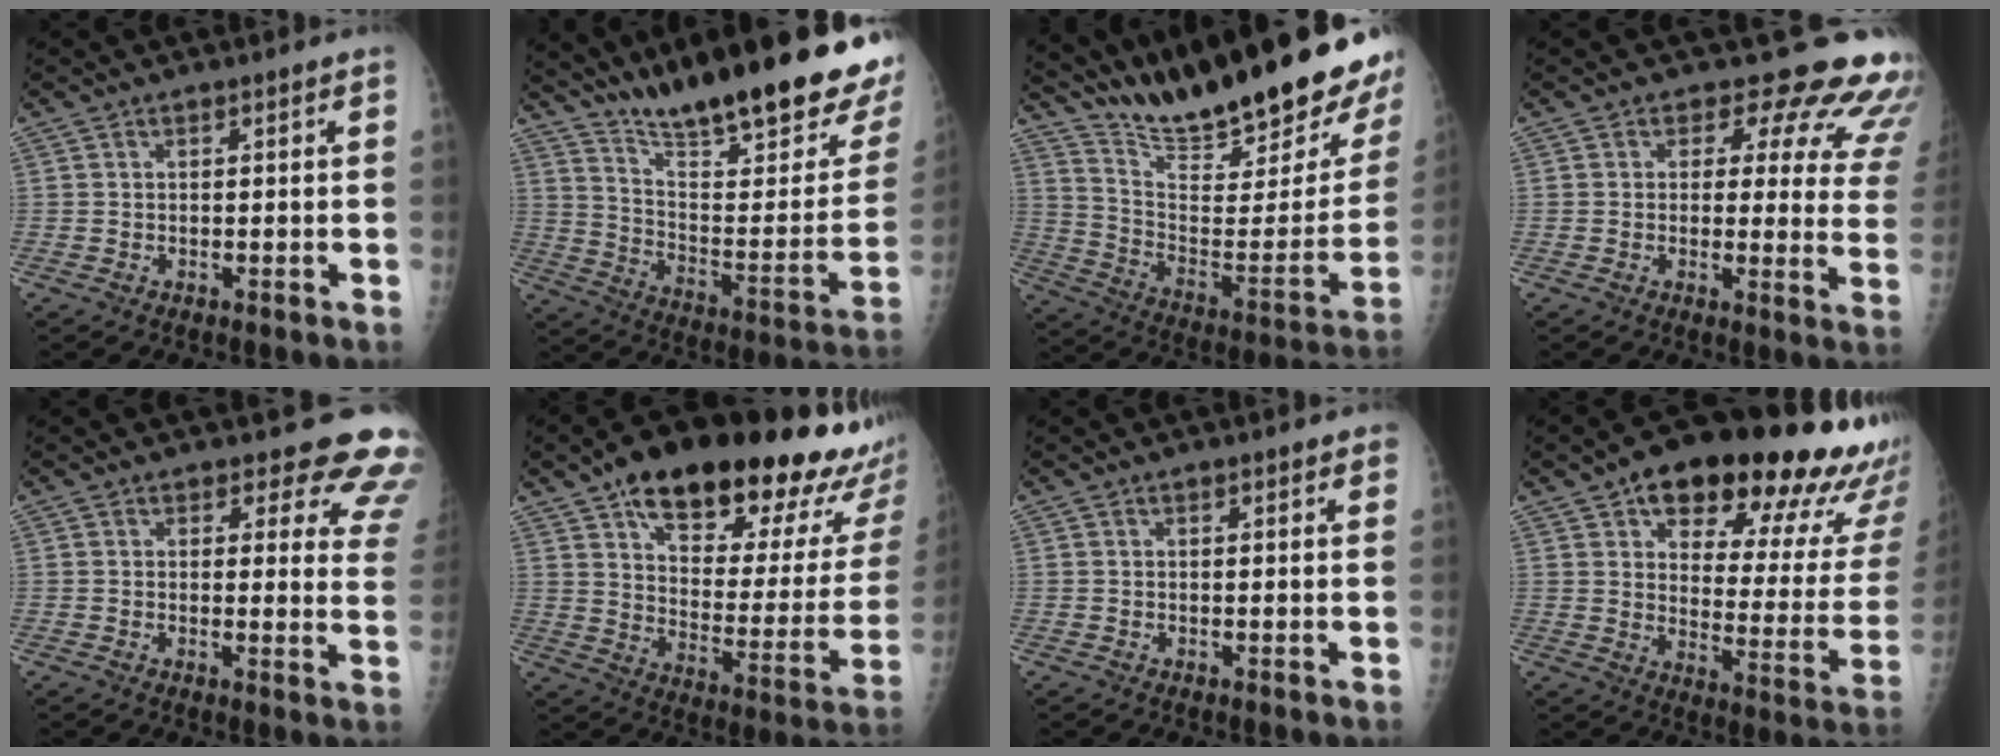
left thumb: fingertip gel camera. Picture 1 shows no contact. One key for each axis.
{"total": 30.2, "fx": 22.9, "fy": 5.2, "fz": 19.0, "tx": -0.257, "ty": -0.125, "tz": 0.337}
{"total": 28.6, "fx": 23.4, "fy": 4.4, "fz": 16.0, "tx": -0.221, "ty": -0.137, "tz": 0.350}
{"total": 15.3, "fx": 12.8, "fy": 6.2, "fz": 5.7, "tx": -0.007, "ty": -0.086, "tz": 0.114}
{"total": 12.7, "fx": 11.5, "fy": 4.4, "fz": 3.1, "tx": 0.025, "ty": -0.087, "tz": 0.093}
{"total": 32.7, "fx": 21.9, "fy": 11.9, "fz": 21.1, "tx": -0.269, "ty": -0.056, "tz": 0.306}
{"total": 1.6, "fx": 1.1, "fy": 0.5, "fz": 1.1, "tx": -0.010, "ty": -0.001, "tz": 0.011}
{"total": 29.6, "fx": 18.2, "fy": 11.3, "fz": 20.5, "tx": -0.239, "ty": -0.046, "tz": 0.240}